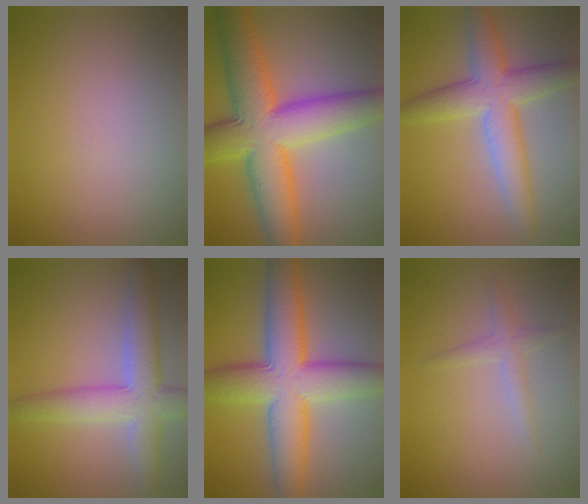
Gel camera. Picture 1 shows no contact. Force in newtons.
{"total": 12.0, "press": 12.0, "slide": 0.1}
{"total": 6.5, "press": 6.5, "slide": 0.1}
{"total": 6.1, "press": 6.1, "slide": 0.3}
{"total": 10.2, "press": 10.2, "slide": 0.3}
{"total": 1.5, "press": 1.5, "slide": 0.0}